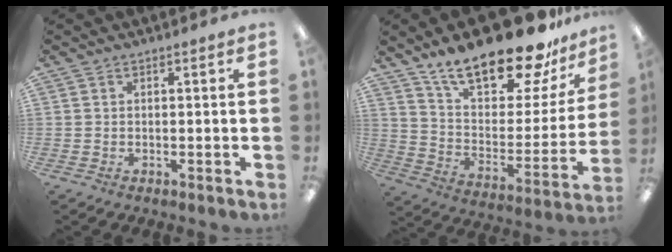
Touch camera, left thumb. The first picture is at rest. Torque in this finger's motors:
{"motor_torque": [0.39, 0.36, 1.50, -1.27, 0.17]}